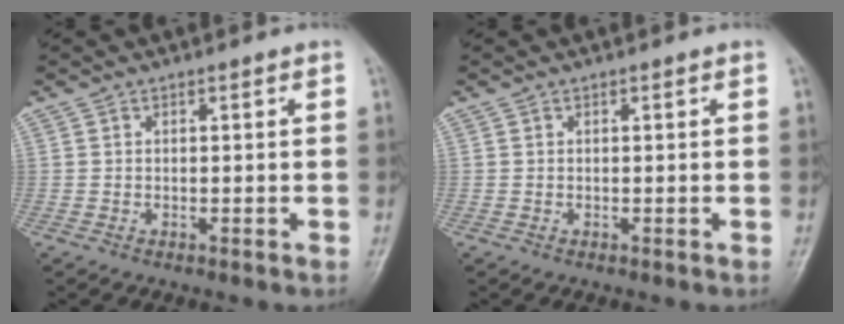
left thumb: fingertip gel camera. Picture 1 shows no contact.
{"total": 0.0}